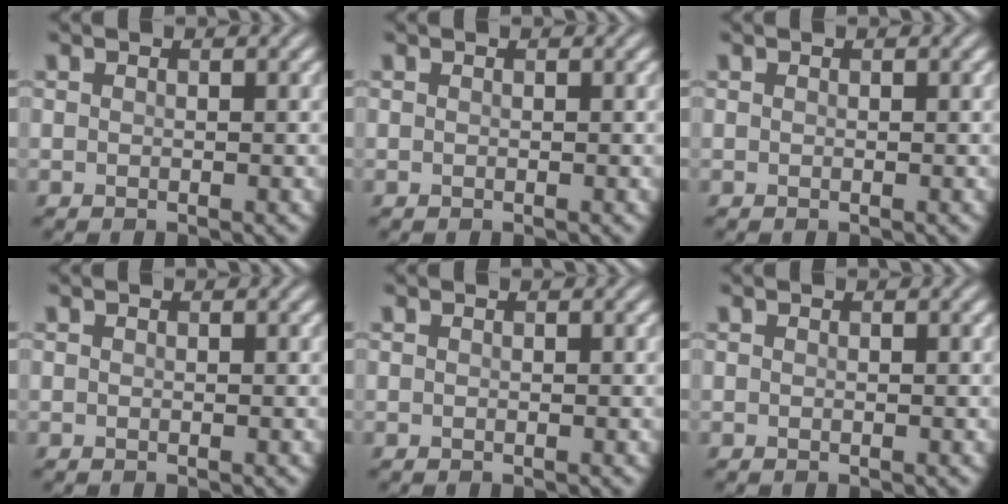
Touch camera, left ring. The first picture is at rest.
{"total": 0.0}
{"total": 0.0}
{"total": 0.0}
{"total": 0.0}
{"total": 0.0}